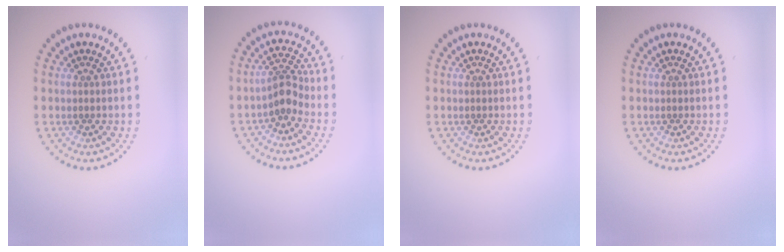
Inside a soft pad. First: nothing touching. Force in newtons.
{"total": 2.5, "press": 1.9, "slide": 1.7}
{"total": 0.0}
{"total": 0.0}